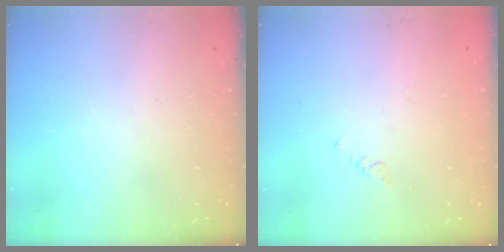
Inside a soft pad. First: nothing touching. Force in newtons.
{"total": 1.0, "press": 0.9, "slide": 0.3}